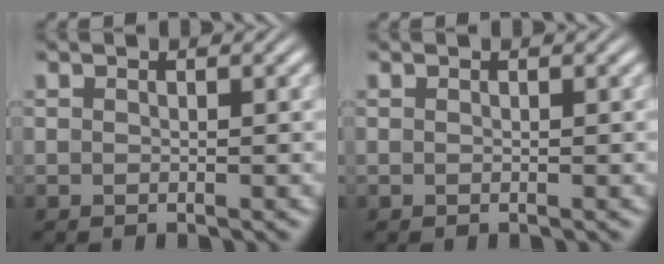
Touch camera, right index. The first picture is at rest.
{"total": 0.0}